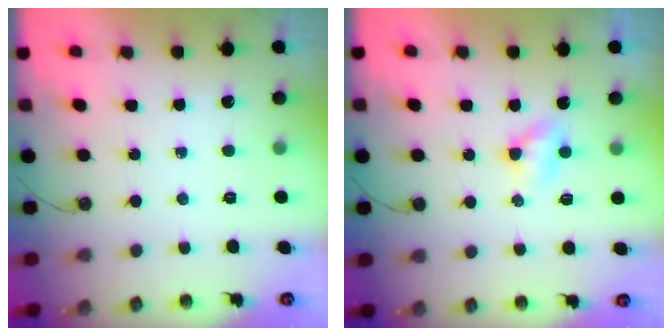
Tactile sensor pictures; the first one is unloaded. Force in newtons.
{"total": 3.0, "press": 3.0, "slide": 0.3}